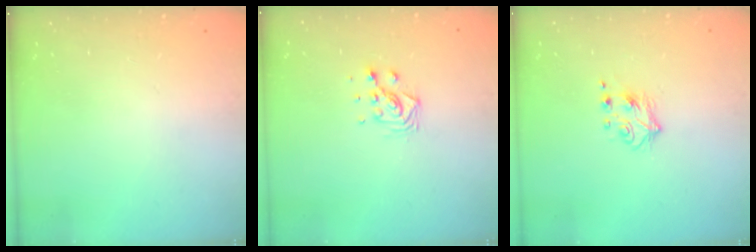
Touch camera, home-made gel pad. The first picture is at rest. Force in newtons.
{"total": 6.2, "press": 6.2, "slide": 1.0}
{"total": 5.0, "press": 4.9, "slide": 0.8}